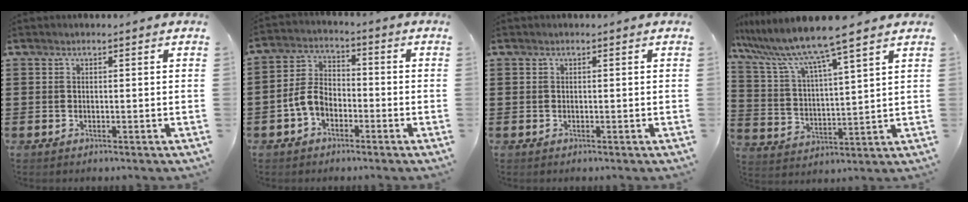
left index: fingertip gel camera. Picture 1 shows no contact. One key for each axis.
{"total": 5.4, "fx": -2.5, "fy": 3.5, "fz": 3.2, "tx": -0.087, "ty": 0.007, "tz": -0.056}
{"total": 0.0}
{"total": 9.1, "fx": 7.8, "fy": -0.7, "fz": 4.7, "tx": -0.124, "ty": -0.047, "tz": 0.126}